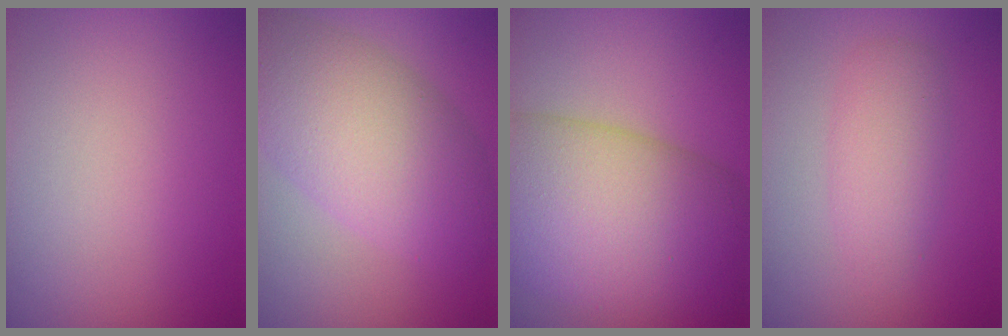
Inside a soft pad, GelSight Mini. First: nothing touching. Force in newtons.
{"total": 7.9, "press": 7.9, "slide": 0.1}
{"total": 12.2, "press": 12.2, "slide": 0.3}
{"total": 2.9, "press": 2.9, "slide": 0.1}